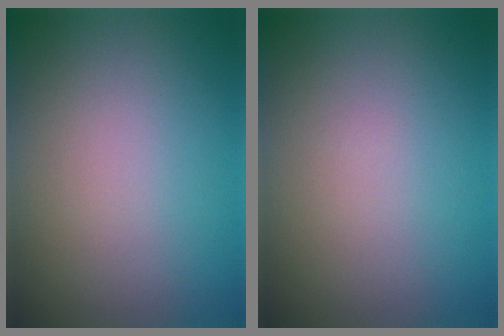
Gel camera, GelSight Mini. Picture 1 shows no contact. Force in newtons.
{"total": 0.0}